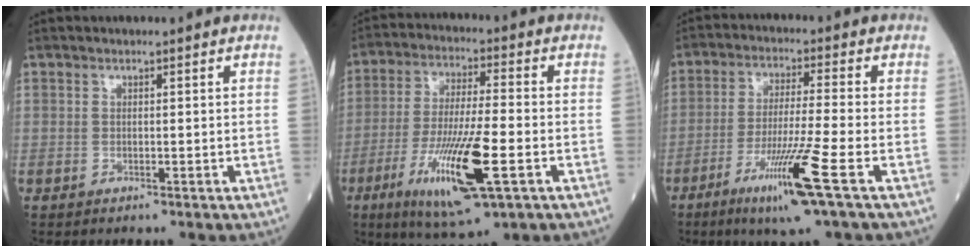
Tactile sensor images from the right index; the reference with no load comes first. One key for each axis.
{"total": 14.9, "fx": -5.5, "fy": 1.7, "fz": 13.8, "tx": -0.270, "ty": -0.028, "tz": -0.094}
{"total": 11.1, "fx": -5.3, "fy": -1.3, "fz": 9.6, "tx": -0.182, "ty": -0.028, "tz": -0.099}